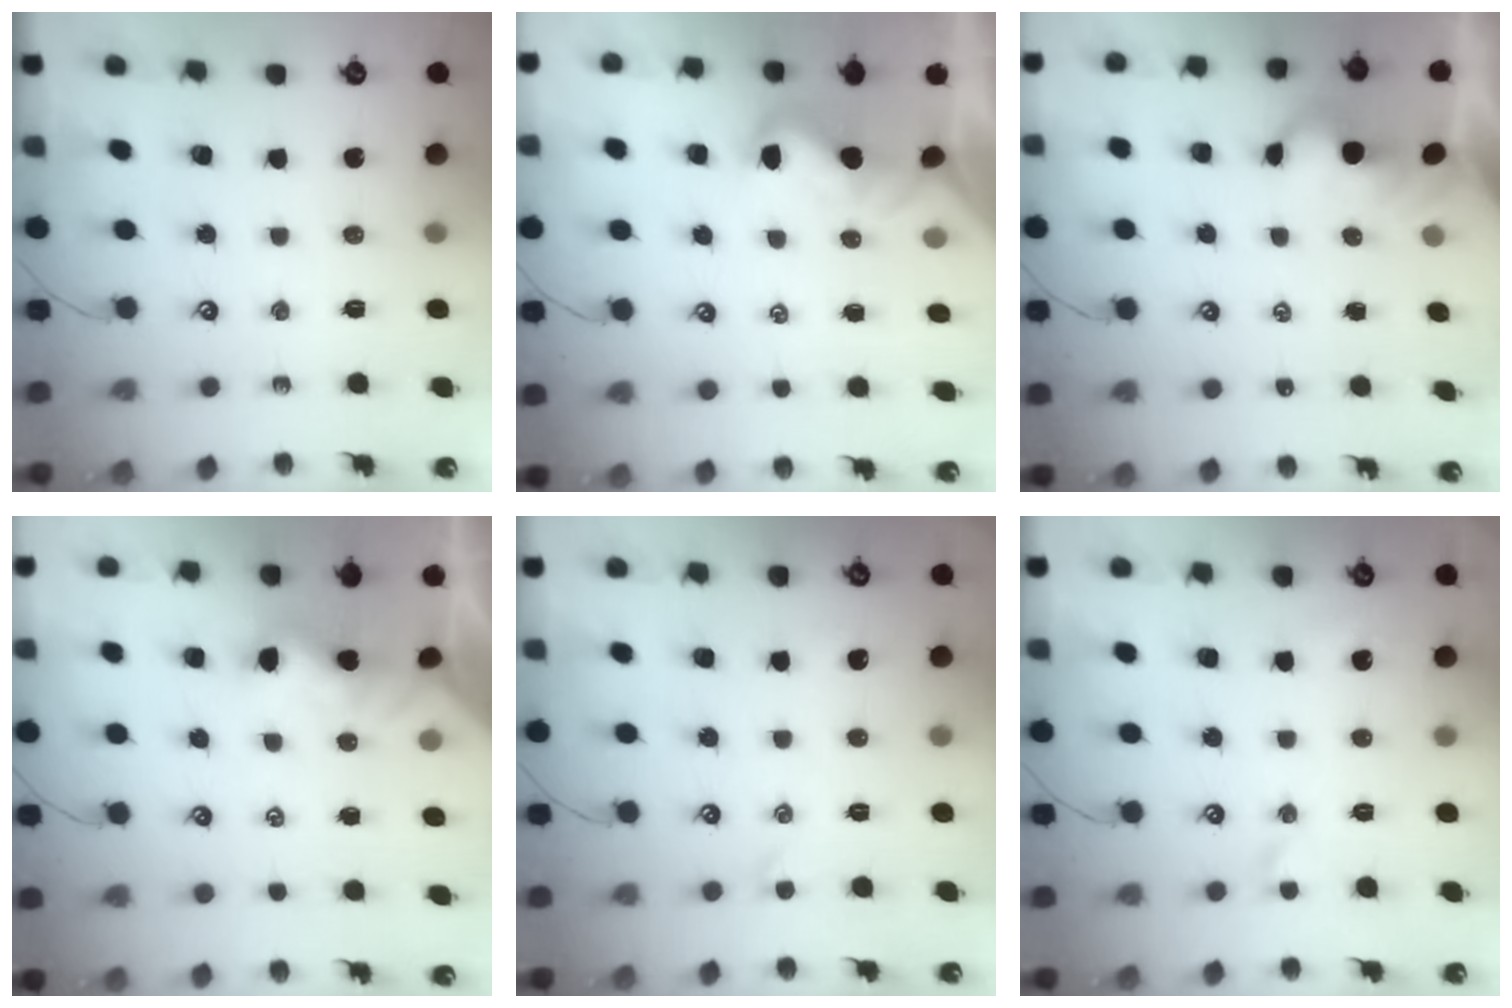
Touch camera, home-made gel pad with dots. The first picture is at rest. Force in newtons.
{"total": 1.0, "press": 0.8, "slide": 0.5}
{"total": 2.0, "press": 2.0, "slide": 0.2}
{"total": 1.4, "press": 1.3, "slide": 0.5}
{"total": 0.8, "press": 0.5, "slide": 0.5}
{"total": 1.7, "press": 1.6, "slide": 0.6}